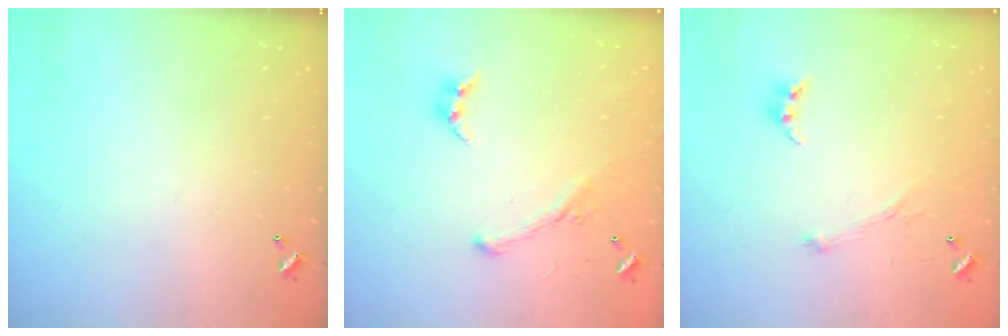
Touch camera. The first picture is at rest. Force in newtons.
{"total": 1.4, "press": 0.6, "slide": 1.2}
{"total": 2.1, "press": 2.0, "slide": 0.7}